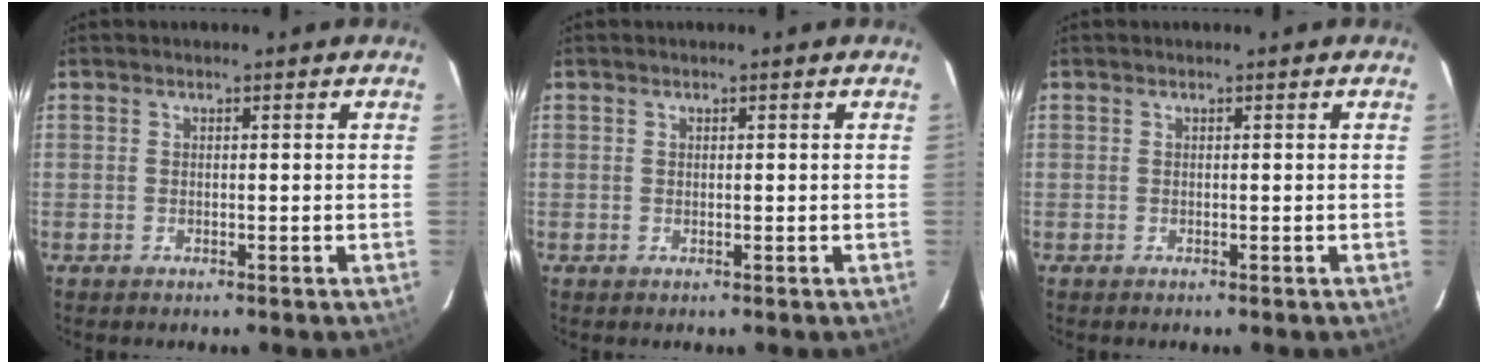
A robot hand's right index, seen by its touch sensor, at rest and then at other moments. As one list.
[{"total": 0.0}, {"total": 0.0}]